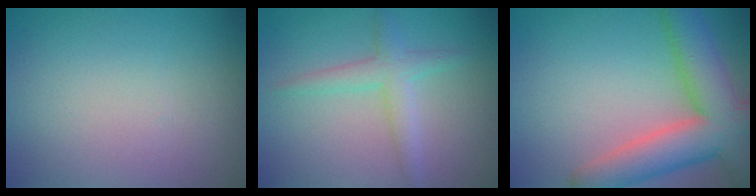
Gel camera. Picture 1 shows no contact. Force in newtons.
{"total": 2.4, "press": 2.4, "slide": 0.2}
{"total": 8.8, "press": 8.8, "slide": 0.5}